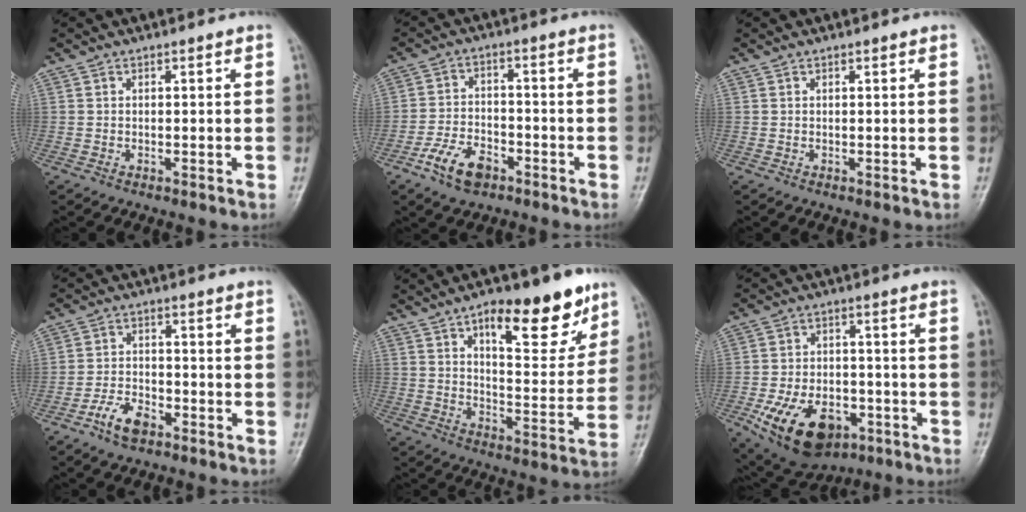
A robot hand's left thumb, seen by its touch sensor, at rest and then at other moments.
{"total": 7.7, "force": [-4.5, 4.4, 4.5], "torque": [-0.076, 0.021, -0.083]}
{"total": 0.0}
{"total": 5.7, "force": [-3.6, 2.8, 3.4], "torque": [-0.062, 0.020, -0.068]}
{"total": 16.4, "force": [9.8, 6.4, 11.5], "torque": [-0.114, -0.054, 0.145]}
{"total": 15.0, "force": [-6.3, 9.4, 9.8], "torque": [-0.151, 0.017, -0.092]}